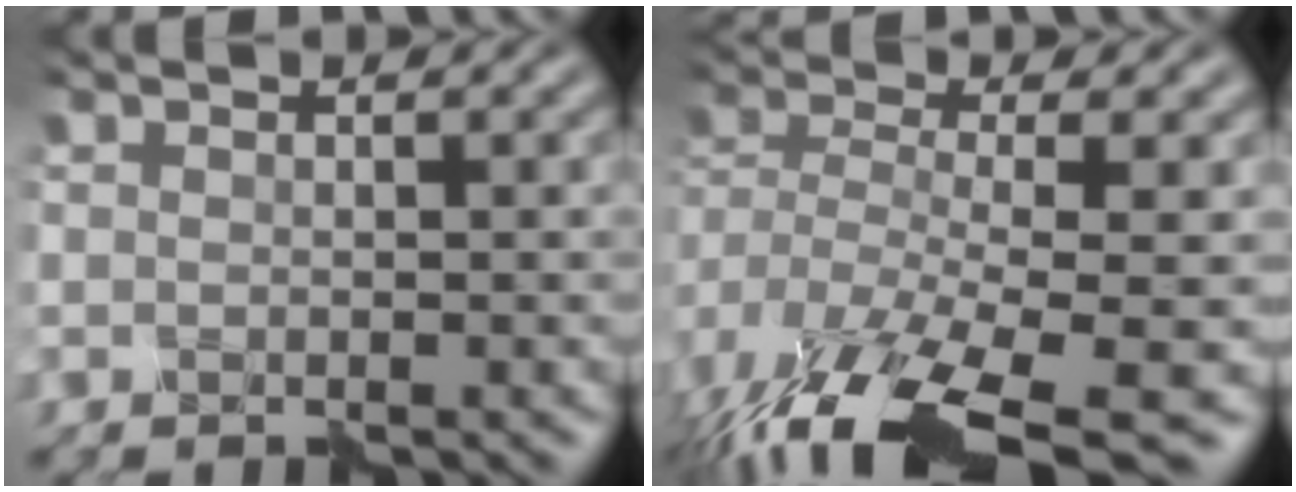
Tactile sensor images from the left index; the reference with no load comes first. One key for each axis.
{"total": 14.5, "fx": -8.5, "fy": 5.5, "fz": 10.4, "tx": -0.244, "ty": -0.042, "tz": -0.095}